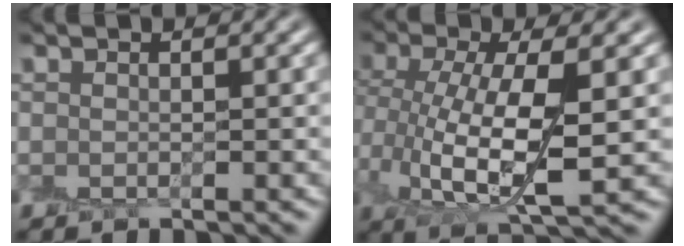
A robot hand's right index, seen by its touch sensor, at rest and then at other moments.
{"total": 6.9, "force": [0.9, 2.9, 6.2], "torque": [-0.129, 0.000, 0.020]}